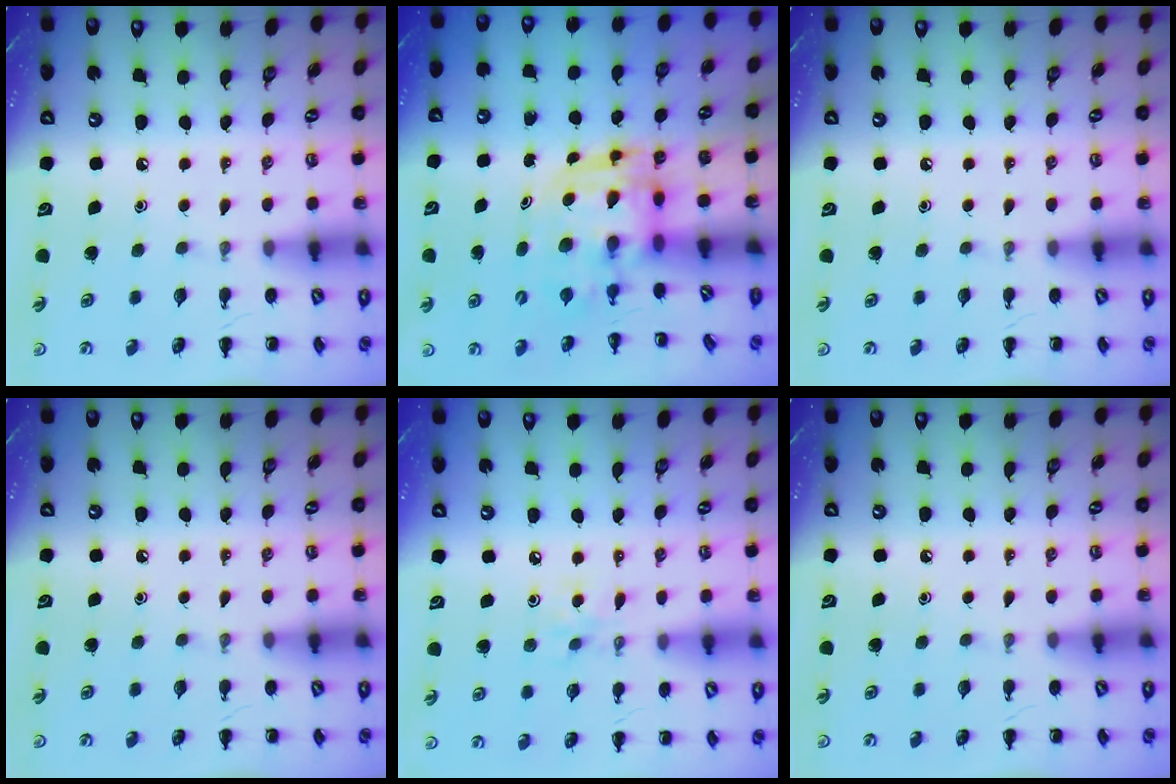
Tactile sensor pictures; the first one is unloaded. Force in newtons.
{"total": 3.7, "press": 3.6, "slide": 0.7}
{"total": 0.0}
{"total": 0.0}
{"total": 3.0, "press": 2.8, "slide": 1.0}
{"total": 0.0}